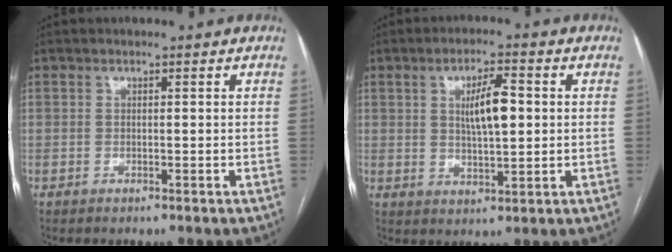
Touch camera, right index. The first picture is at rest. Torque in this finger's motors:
{"motor_torque": [0.18, 0.02, 0.26, 0.09]}